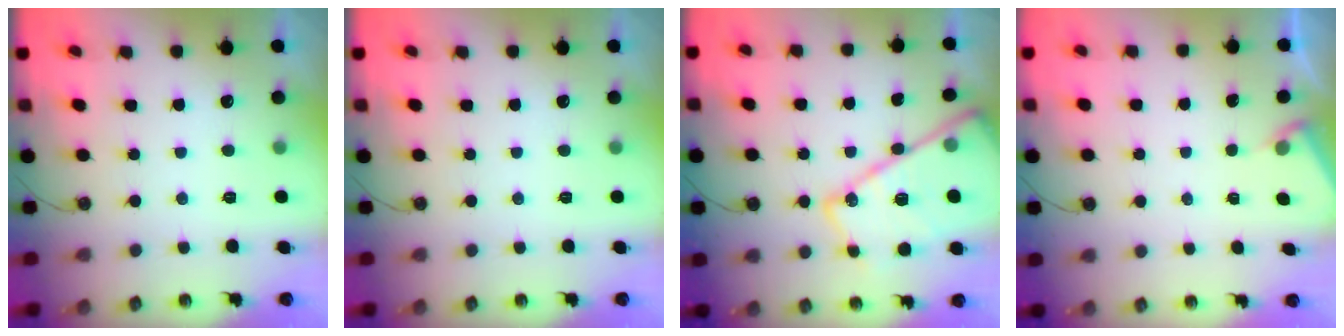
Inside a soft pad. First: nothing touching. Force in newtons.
{"total": 0.0}
{"total": 24.0, "press": 23.9, "slide": 1.9}
{"total": 3.0, "press": 2.9, "slide": 0.4}